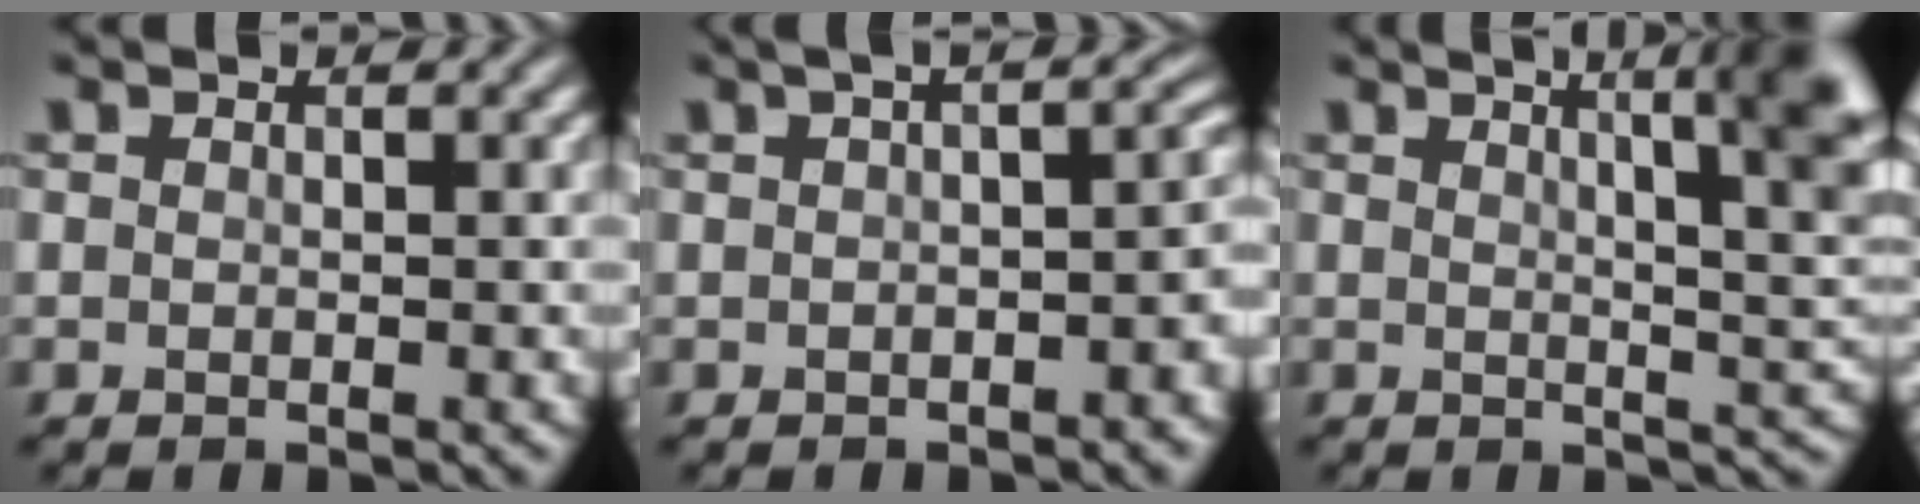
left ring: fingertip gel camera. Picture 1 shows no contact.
{"total": 6.0, "force": [-0.1, 2.6, 5.5], "torque": [-0.041, 0.012, 0.002]}
{"total": 10.3, "force": [4.4, 3.1, 8.8], "torque": [-0.078, 0.032, 0.045]}